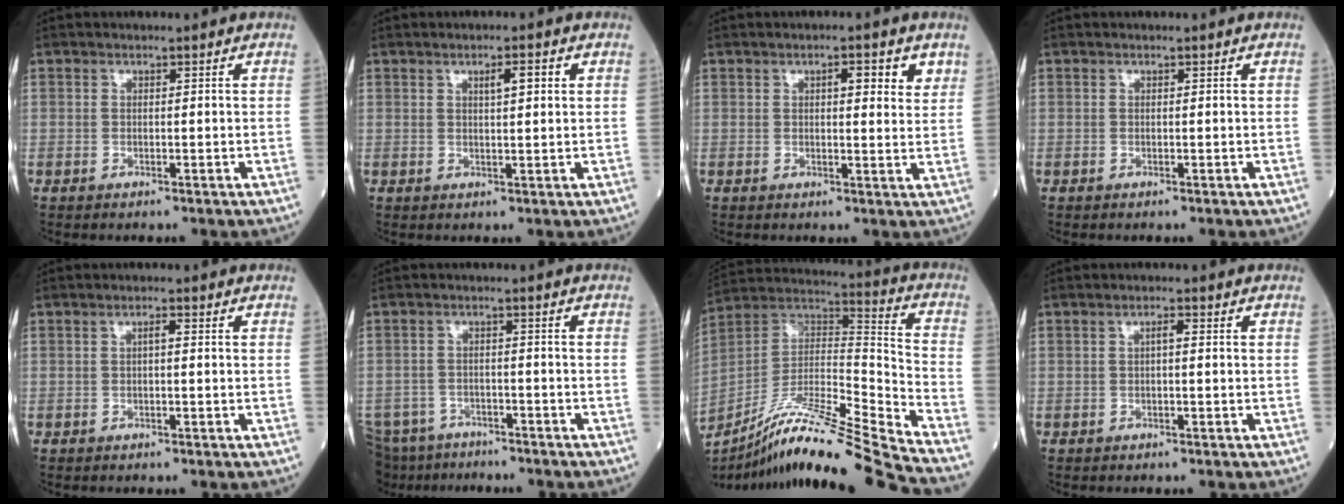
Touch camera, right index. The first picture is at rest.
{"total": 2.7, "force": [1.1, 0.4, 2.5], "torque": [-0.040, 0.003, 0.017]}
{"total": 4.2, "force": [2.1, 1.2, 3.4], "torque": [-0.044, 0.000, 0.026]}
{"total": 0.0}
{"total": 1.1, "force": [0.1, 0.2, 1.0], "torque": [-0.016, 0.003, 0.000]}
{"total": 10.5, "force": [-9.2, 4.0, 3.1], "torque": [-0.069, -0.015, -0.136]}
{"total": 22.9, "force": [-19.6, -2.0, 11.5], "torque": [-0.204, -0.014, -0.343]}
{"total": 1.2, "force": [0.1, 0.2, 1.2], "torque": [-0.020, 0.004, 0.001]}